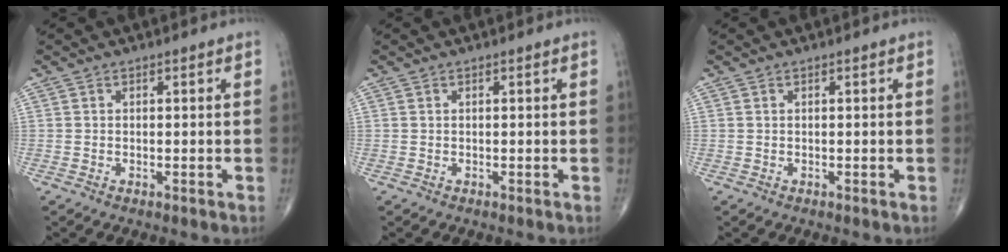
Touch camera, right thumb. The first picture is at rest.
{"total": 0.0}
{"total": 0.0}